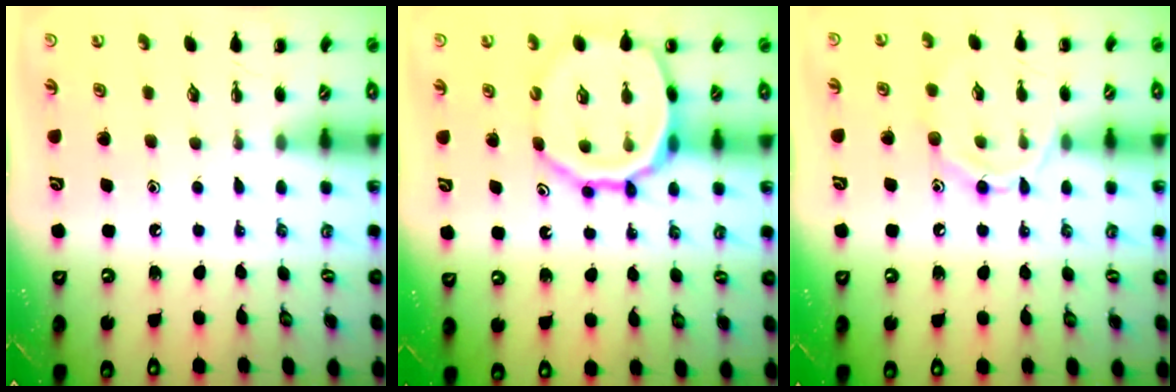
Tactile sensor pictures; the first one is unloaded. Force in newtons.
{"total": 17.8, "press": 17.6, "slide": 2.8}
{"total": 8.8, "press": 8.8, "slide": 0.7}